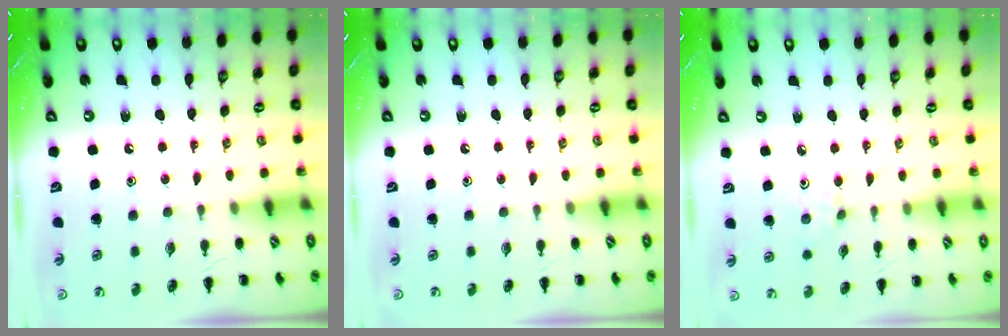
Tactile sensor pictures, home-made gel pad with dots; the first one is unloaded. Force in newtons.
{"total": 0.0}
{"total": 1.9, "press": 1.8, "slide": 0.7}